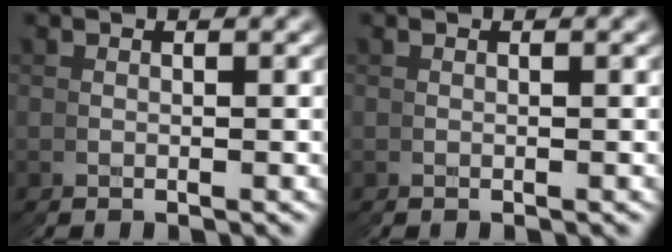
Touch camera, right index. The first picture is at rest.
{"total": 0.0}